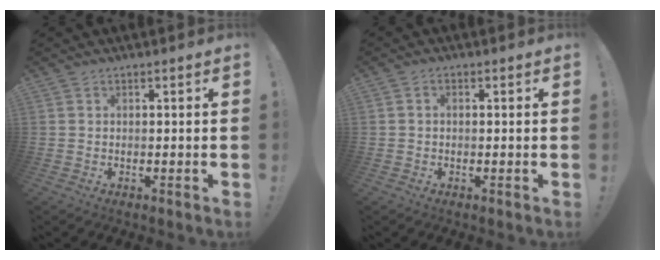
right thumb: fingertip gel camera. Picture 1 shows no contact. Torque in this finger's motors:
{"motor_torque": [0.06, -0.18, 0.11, 0.08, -0.03]}